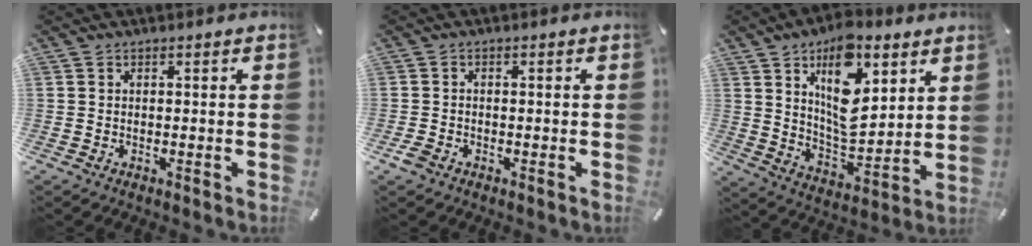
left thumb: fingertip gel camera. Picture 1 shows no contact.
{"total": 1.9, "force": [-1.1, 1.2, 1.0], "torque": [-0.024, 0.001, -0.023]}
{"total": 17.1, "force": [8.6, 9.0, 11.7], "torque": [-0.186, -0.038, 0.149]}